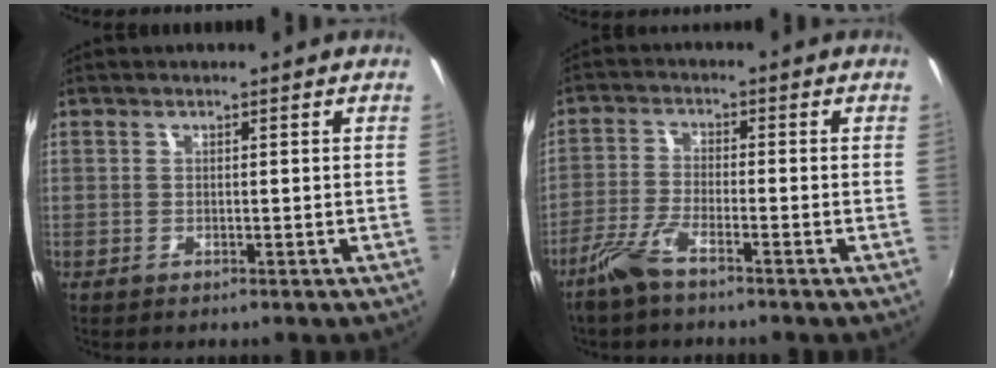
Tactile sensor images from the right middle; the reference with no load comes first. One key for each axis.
{"total": 5.6, "fx": -4.2, "fy": 0.7, "fz": 3.7, "tx": -0.091, "ty": -0.005, "tz": -0.088}